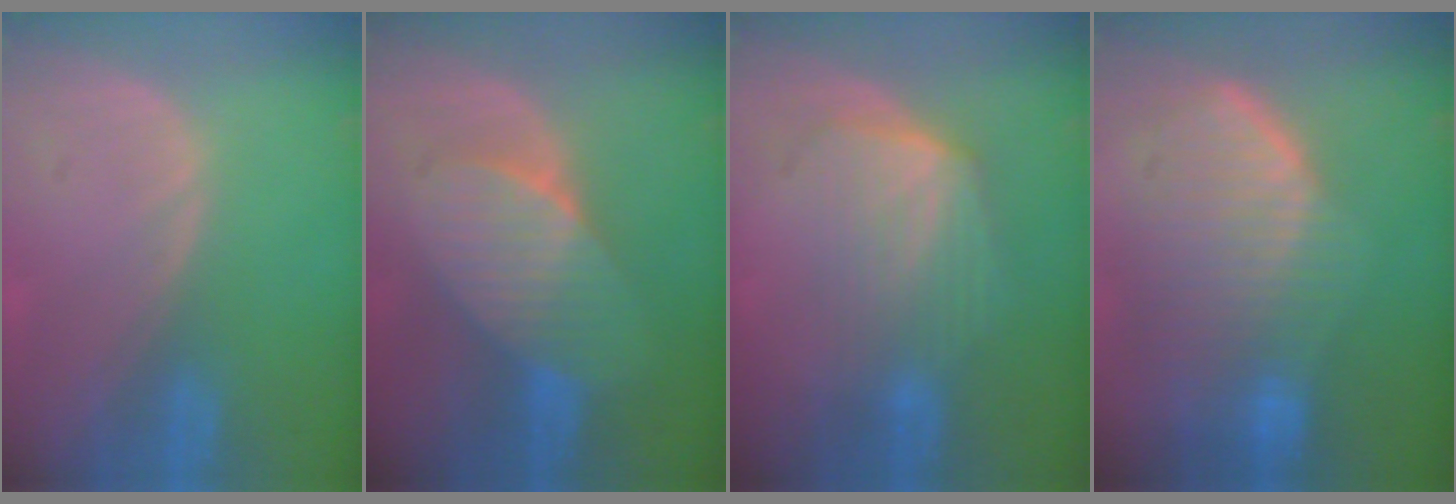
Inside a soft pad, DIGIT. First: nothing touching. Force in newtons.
{"total": 7.2, "press": 7.0, "slide": 1.8}
{"total": 7.3, "press": 6.6, "slide": 3.2}
{"total": 10.5, "press": 9.1, "slide": 5.2}